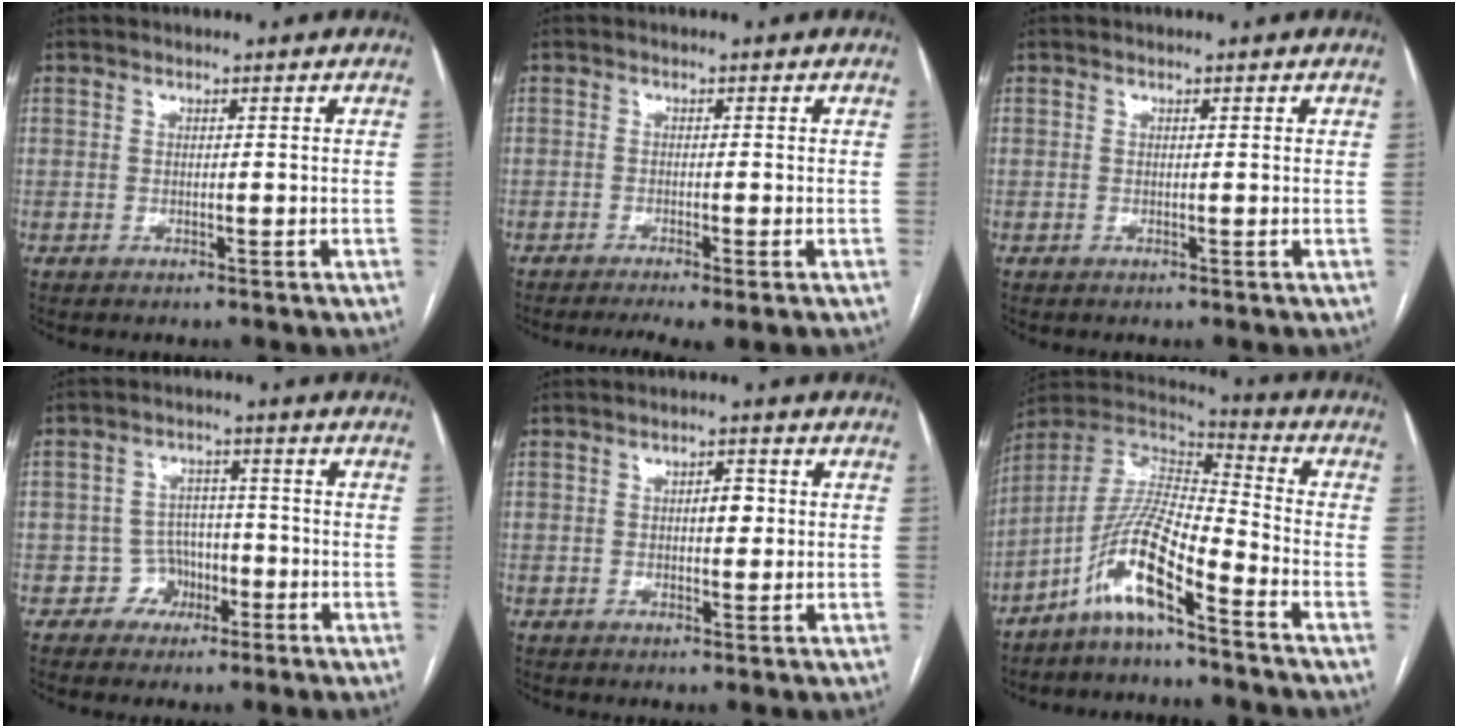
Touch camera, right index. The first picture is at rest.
{"total": 4.6, "force": [-3.1, 0.2, 3.4], "torque": [-0.051, -0.008, -0.048]}
{"total": 0.0}
{"total": 4.7, "force": [-2.1, 4.2, 0.3], "torque": [0.008, 0.019, -0.030]}
{"total": 2.9, "force": [0.3, 1.3, 2.6], "torque": [-0.038, 0.006, 0.005]}
{"total": 11.5, "force": [-7.2, 1.6, 8.8], "torque": [-0.179, 0.014, -0.138]}